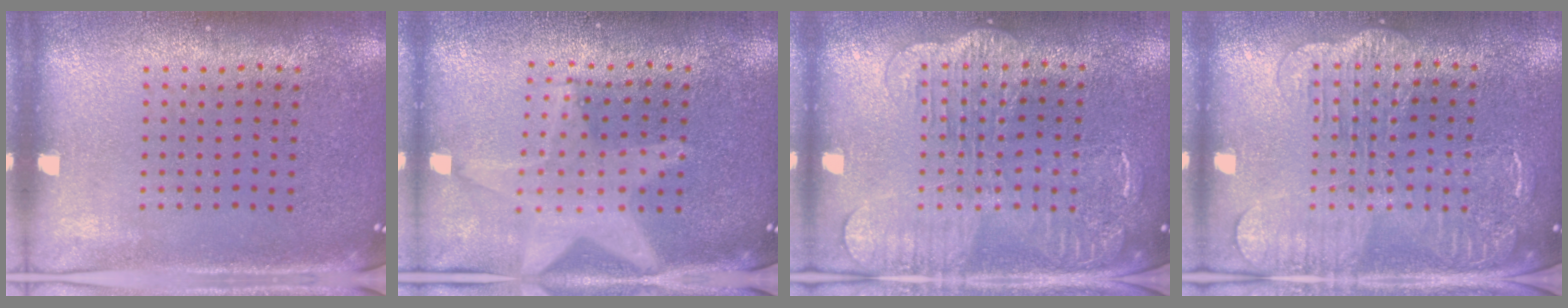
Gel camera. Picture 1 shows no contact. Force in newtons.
{"total": 2.0, "press": 1.7, "slide": 1.1}
{"total": 2.2, "press": 2.1, "slide": 0.4}
{"total": 2.2, "press": 2.1, "slide": 0.4}